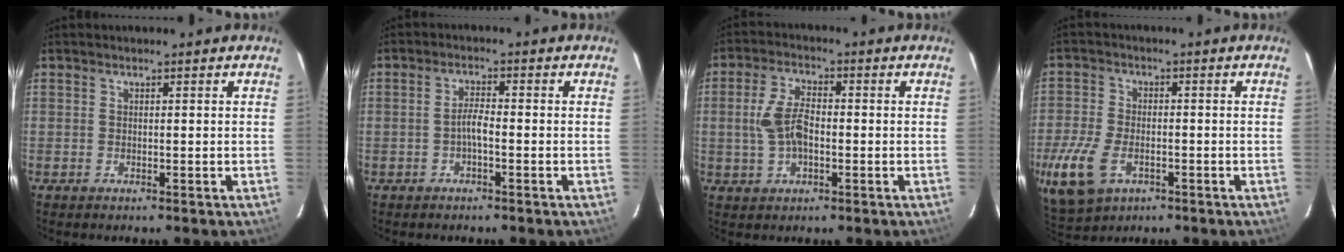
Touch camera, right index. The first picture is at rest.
{"total": 2.4, "force": [-1.1, 0.5, 2.1], "torque": [-0.042, 0.007, -0.022]}
{"total": 7.3, "force": [-0.6, 4.0, 6.1], "torque": [-0.126, 0.007, -0.006]}
{"total": 12.3, "force": [-5.1, 7.5, 8.3], "torque": [-0.206, -0.019, -0.090]}